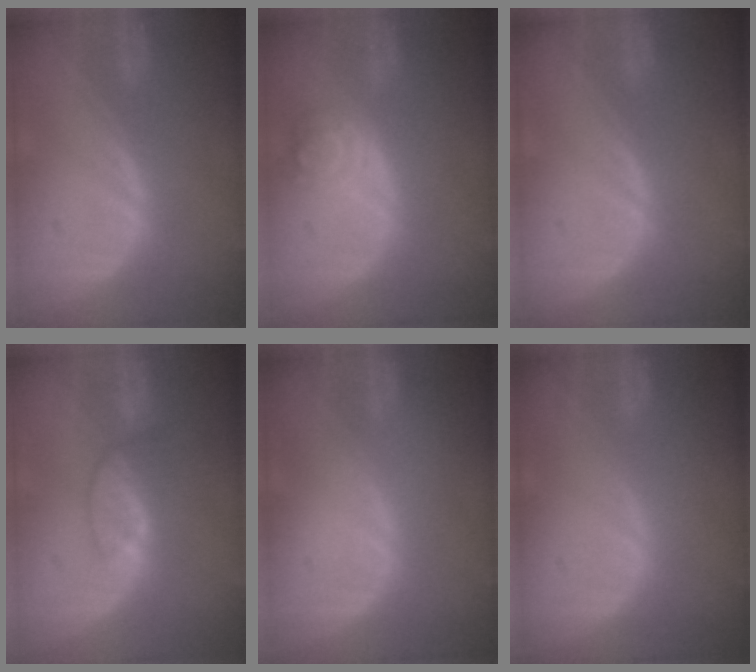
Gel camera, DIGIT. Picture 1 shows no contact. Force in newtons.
{"total": 4.5, "press": 4.2, "slide": 1.7}
{"total": 0.0}
{"total": 3.7, "press": 3.4, "slide": 1.5}
{"total": 0.0}
{"total": 0.0}